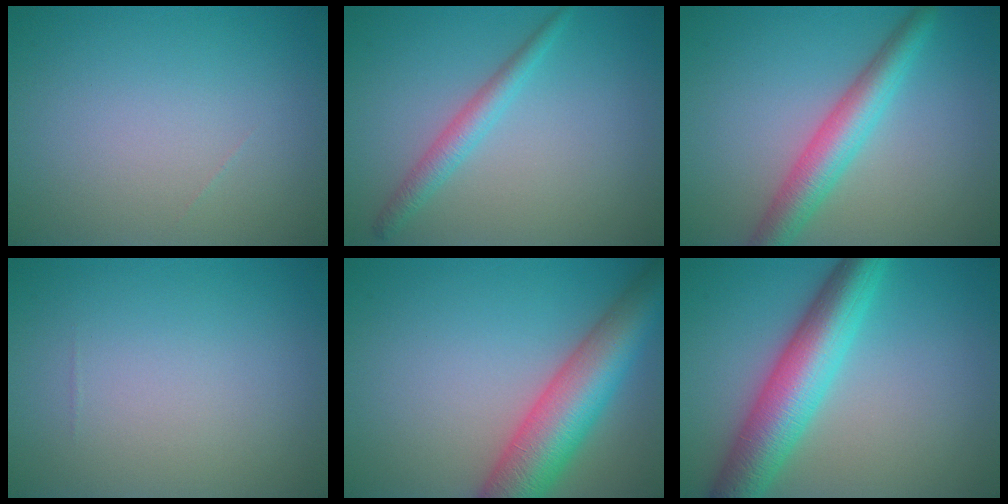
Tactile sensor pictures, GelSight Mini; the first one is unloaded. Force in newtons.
{"total": 2.2, "press": 2.2, "slide": 0.1}
{"total": 4.6, "press": 4.6, "slide": 0.2}
{"total": 0.0}
{"total": 8.7, "press": 8.7, "slide": 0.3}
{"total": 7.7, "press": 7.7, "slide": 0.1}